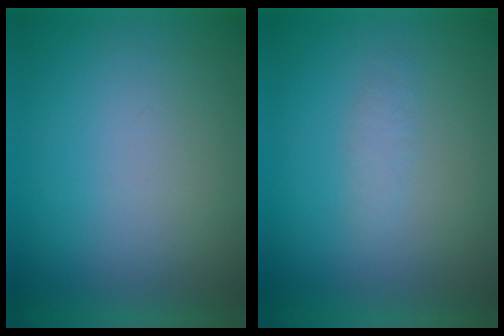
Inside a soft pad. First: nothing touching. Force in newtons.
{"total": 1.3}